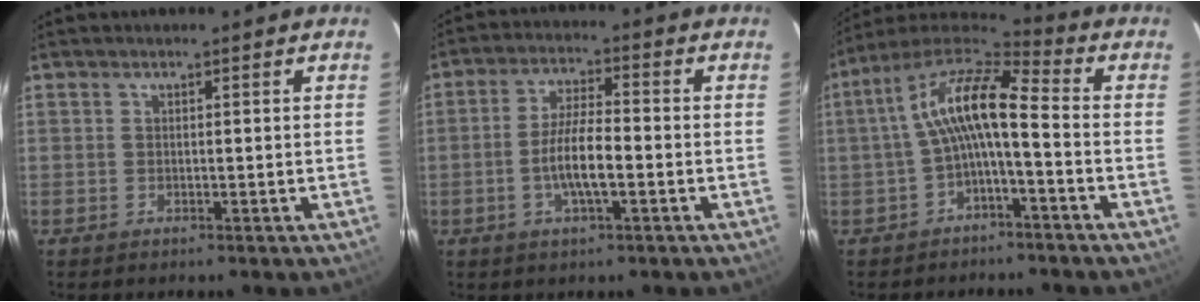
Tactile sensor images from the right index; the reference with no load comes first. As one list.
[{"total": 7.4, "force": [-2.3, 1.6, 6.9], "torque": [-0.136, 0.003, -0.043]}, {"total": 11.2, "force": [-1.6, 2.9, 10.7], "torque": [-0.217, 0.024, -0.036]}]